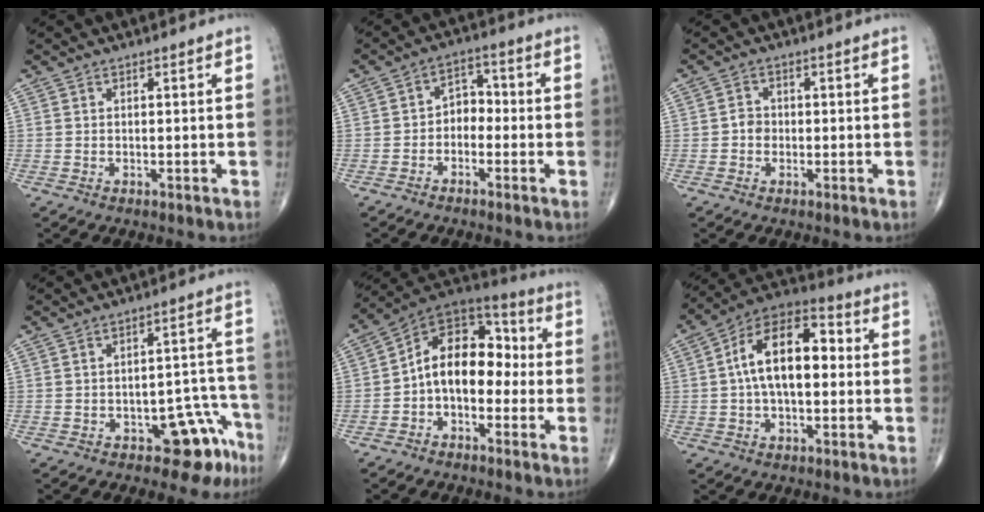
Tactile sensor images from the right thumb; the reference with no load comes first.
{"total": 4.6, "force": [-1.5, 3.4, 2.7], "torque": [-0.021, 0.030, -0.040]}
{"total": 2.2, "force": [-0.4, 2.0, 1.0], "torque": [-0.003, 0.008, -0.012]}
{"total": 9.0, "force": [-5.3, 4.8, 5.6], "torque": [-0.022, 0.048, -0.062]}
{"total": 14.0, "force": [-1.5, 9.2, 10.4], "torque": [-0.130, 0.052, -0.040]}
{"total": 15.5, "force": [1.3, 8.4, 13.0], "torque": [-0.210, 0.037, 0.010]}